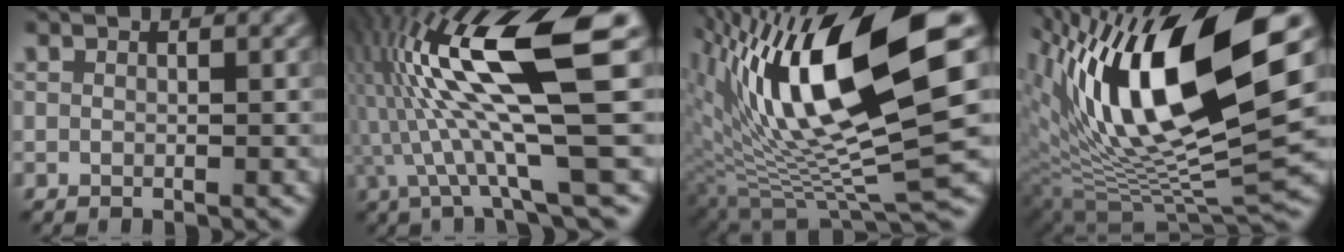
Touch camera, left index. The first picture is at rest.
{"total": 13.3, "force": [0.9, 2.3, 13.1], "torque": [-0.239, 0.020, 0.017]}
{"total": 16.1, "force": [4.6, 4.0, 14.9], "torque": [-0.258, -0.004, 0.086]}
{"total": 16.5, "force": [5.5, 5.5, 14.5], "torque": [-0.251, 0.006, 0.091]}